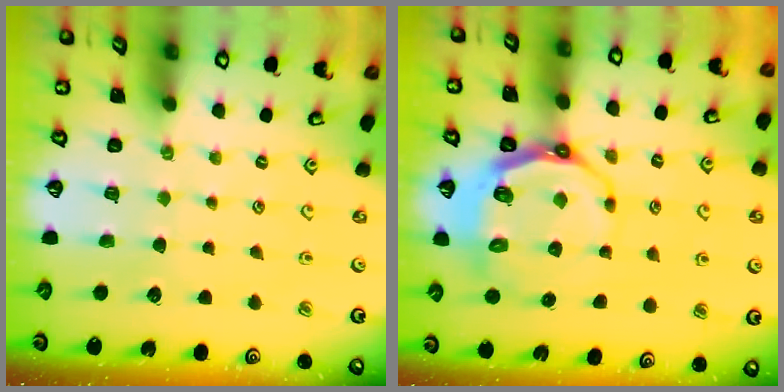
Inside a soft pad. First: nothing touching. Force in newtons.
{"total": 8.7, "press": 7.9, "slide": 3.8}